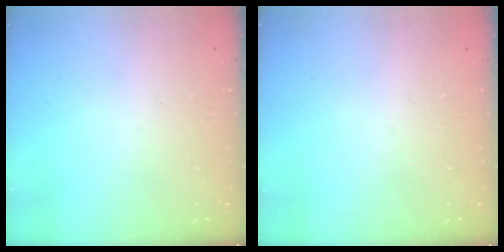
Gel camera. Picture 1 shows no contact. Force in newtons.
{"total": 0.0}